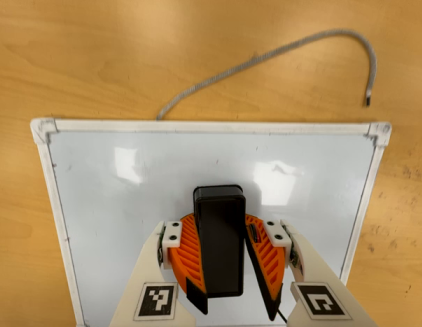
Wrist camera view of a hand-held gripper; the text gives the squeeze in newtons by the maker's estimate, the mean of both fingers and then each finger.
{"total": 14.3, "left": 15.8, "right": 12.8}